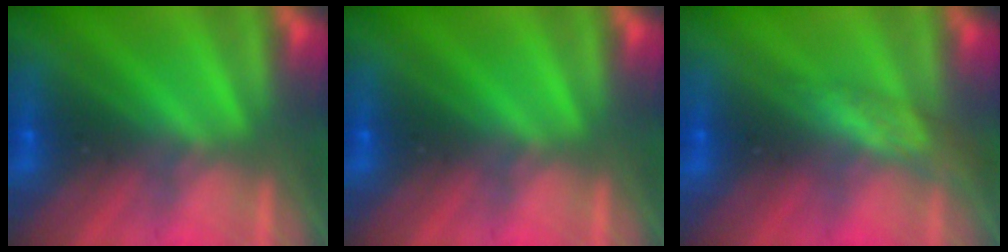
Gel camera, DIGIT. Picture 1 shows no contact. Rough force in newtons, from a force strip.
{"total": 0.0}
{"total": 2.9}